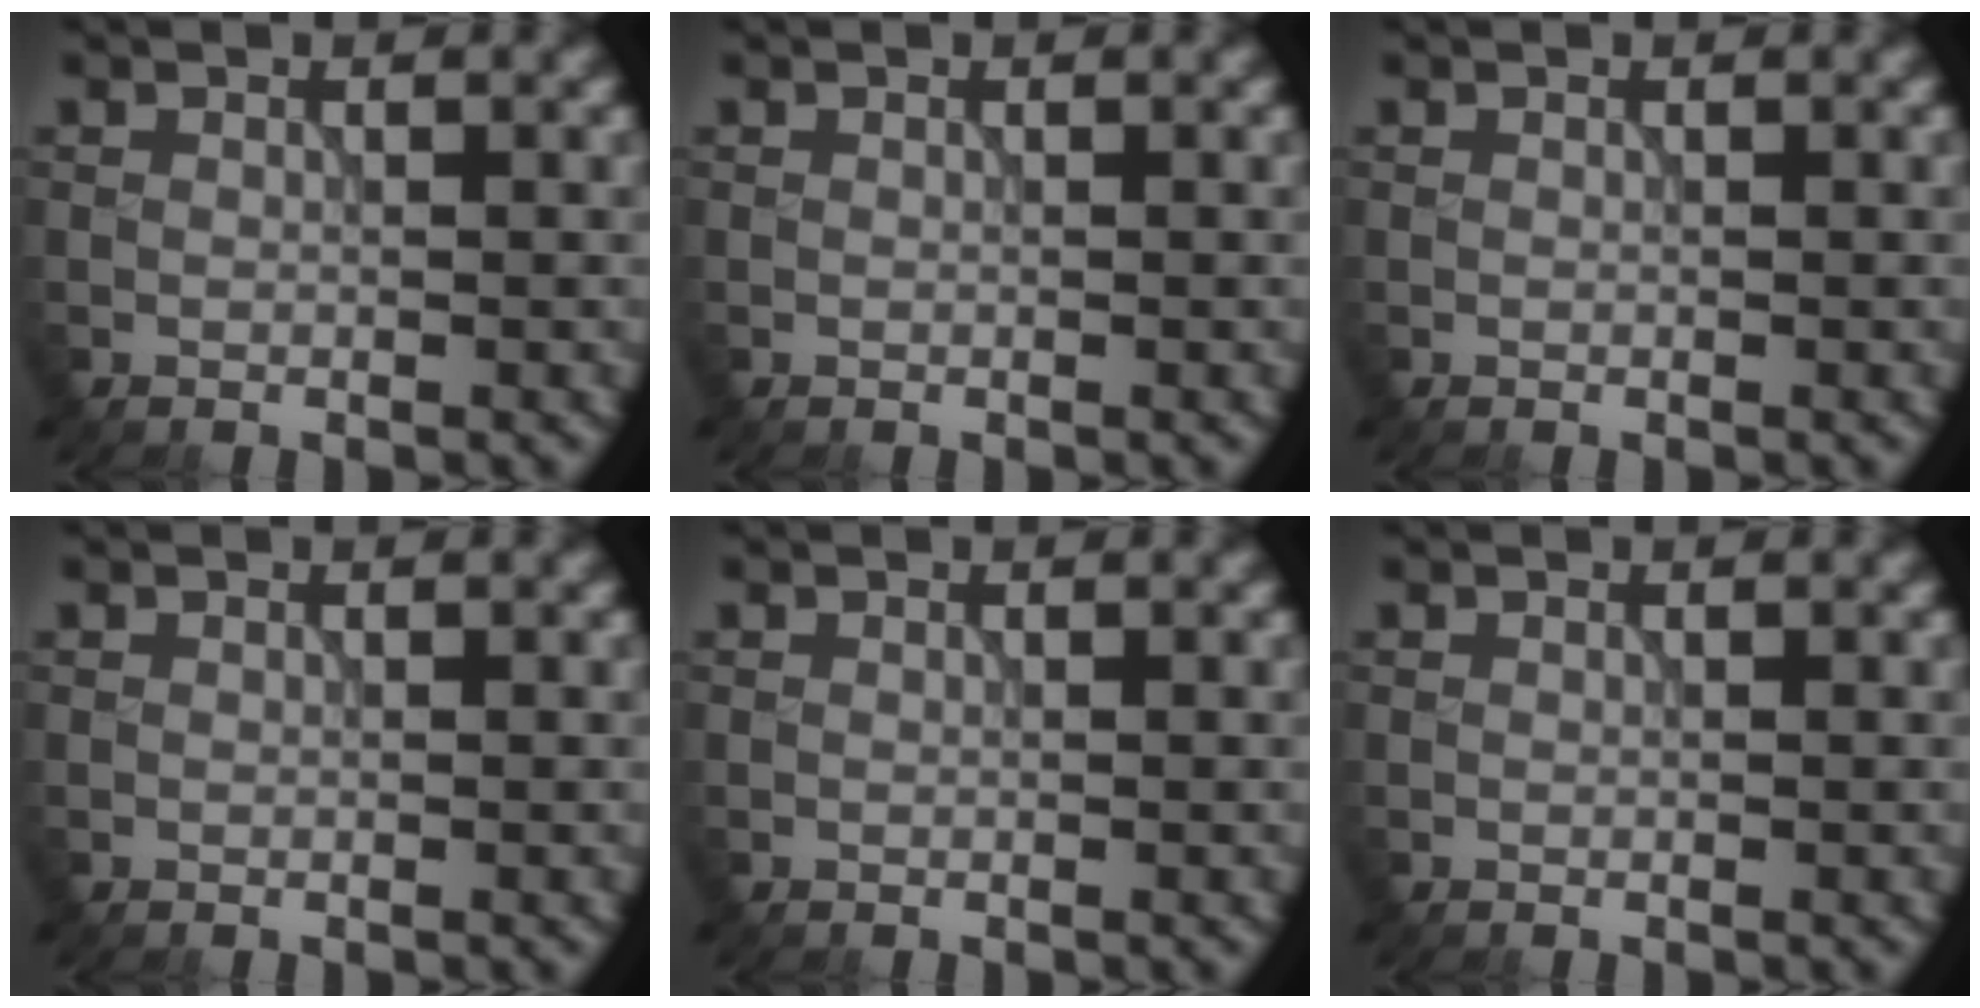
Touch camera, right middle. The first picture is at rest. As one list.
[{"total": 0.0}, {"total": 0.0}, {"total": 0.0}, {"total": 0.0}, {"total": 0.0}]